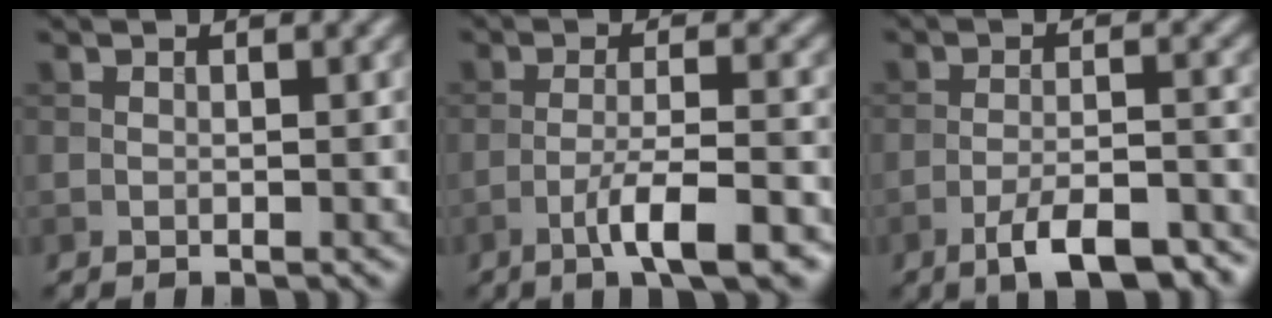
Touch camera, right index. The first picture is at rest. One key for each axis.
{"total": 5.8, "fx": -3.3, "fy": 1.0, "fz": 4.7, "tx": -0.077, "ty": 0.004, "tz": -0.056}
{"total": 7.0, "fx": -4.7, "fy": 2.0, "fz": 4.8, "tx": -0.078, "ty": 0.002, "tz": -0.074}